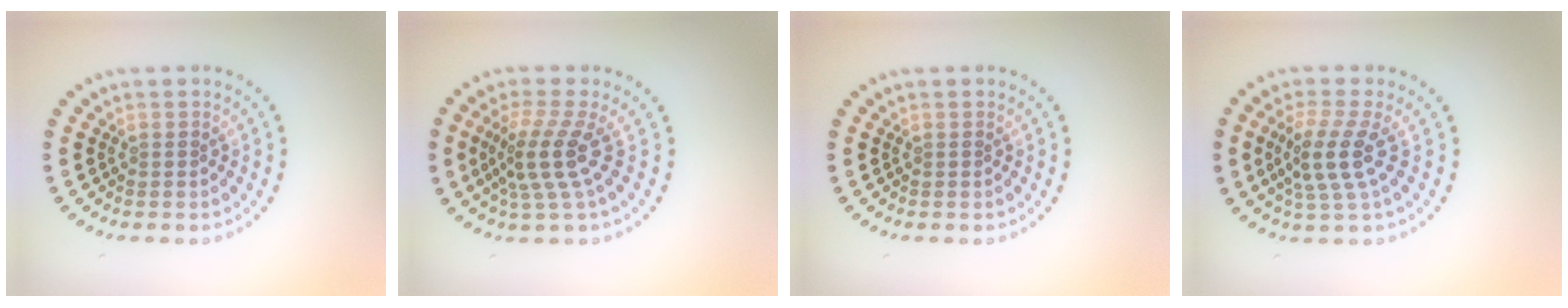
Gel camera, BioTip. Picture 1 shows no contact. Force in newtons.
{"total": 3.9, "press": 2.8, "slide": 2.8}
{"total": 0.0}
{"total": 3.7, "press": 3.2, "slide": 2.0}